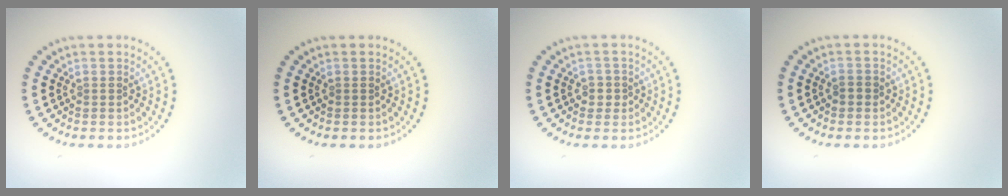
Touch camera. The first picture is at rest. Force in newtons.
{"total": 0.0}
{"total": 1.1, "press": 0.9, "slide": 0.6}
{"total": 0.9, "press": 0.9, "slide": 0.1}